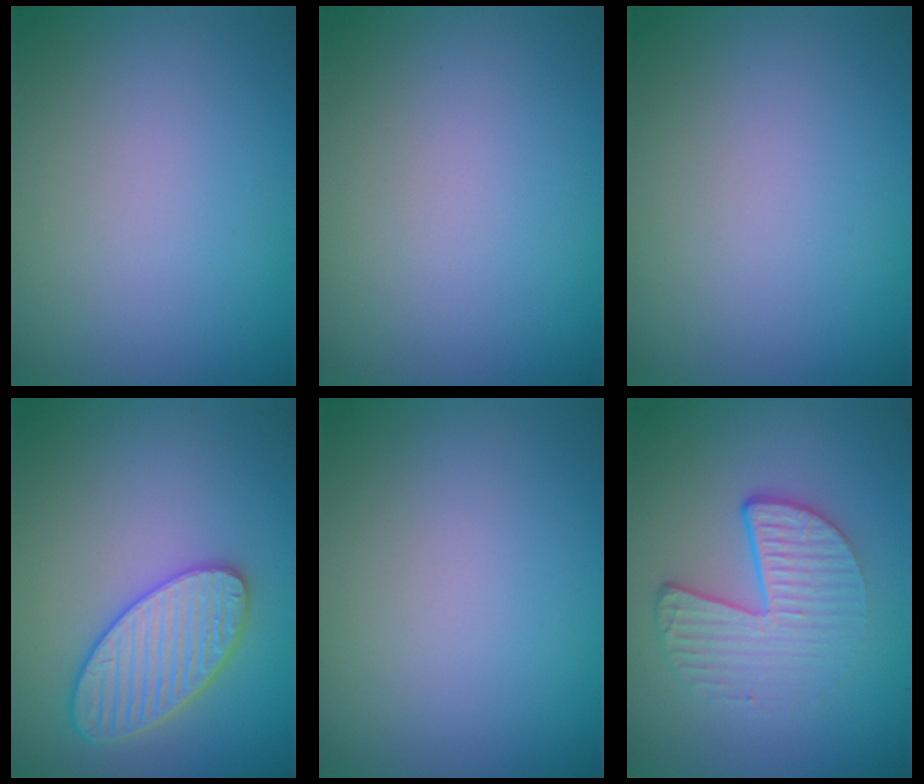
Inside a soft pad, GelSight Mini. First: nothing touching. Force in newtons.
{"total": 0.0}
{"total": 0.0}
{"total": 4.3, "press": 4.1, "slide": 1.3}
{"total": 0.0}
{"total": 4.7, "press": 3.0, "slide": 3.6}